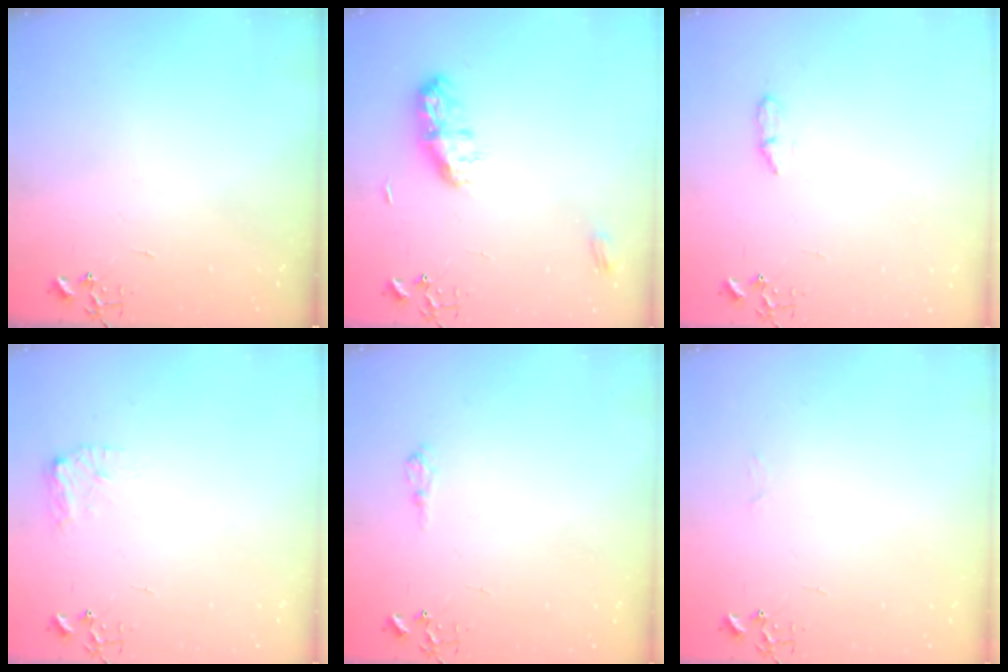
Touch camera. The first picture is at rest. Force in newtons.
{"total": 9.0, "press": 9.0, "slide": 0.1}
{"total": 4.5, "press": 4.4, "slide": 0.6}
{"total": 7.9, "press": 7.9, "slide": 0.3}
{"total": 6.5, "press": 6.5, "slide": 0.9}
{"total": 3.0, "press": 3.0, "slide": 0.3}